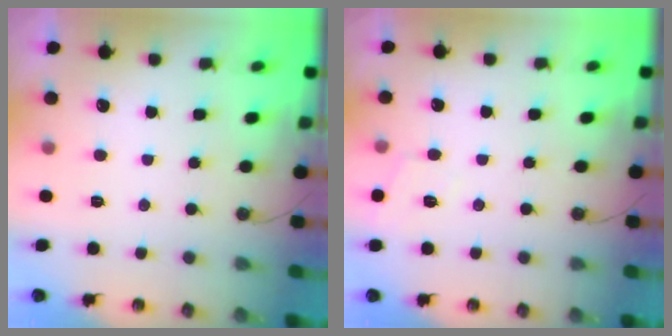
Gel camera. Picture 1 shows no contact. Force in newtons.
{"total": 4.9, "press": 4.8, "slide": 0.8}